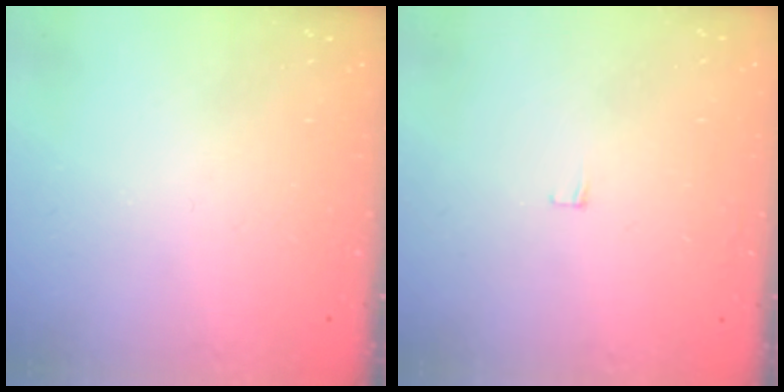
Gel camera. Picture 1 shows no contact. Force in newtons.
{"total": 3.9, "press": 3.8, "slide": 0.4}